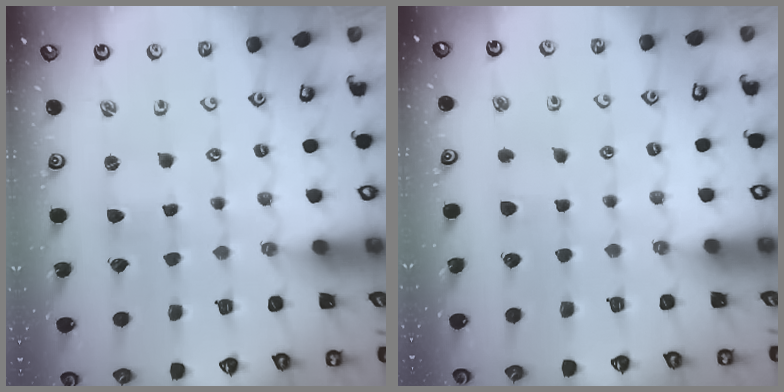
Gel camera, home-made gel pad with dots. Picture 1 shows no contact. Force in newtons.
{"total": 3.2, "press": 3.2, "slide": 0.6}